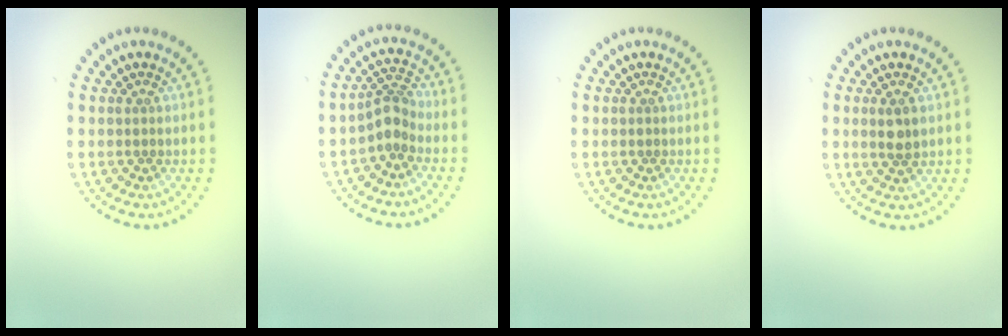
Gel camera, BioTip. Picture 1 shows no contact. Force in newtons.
{"total": 2.5, "press": 1.9, "slide": 1.6}
{"total": 0.0}
{"total": 1.8, "press": 1.8, "slide": 0.5}